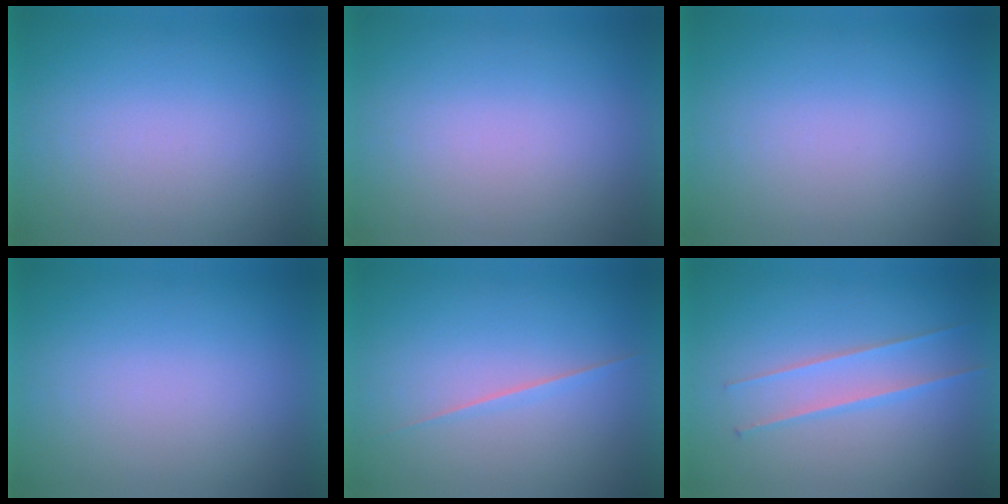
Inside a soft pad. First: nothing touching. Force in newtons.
{"total": 1.3}
{"total": 1.1}
{"total": 0.0}
{"total": 1.6}
{"total": 2.3}